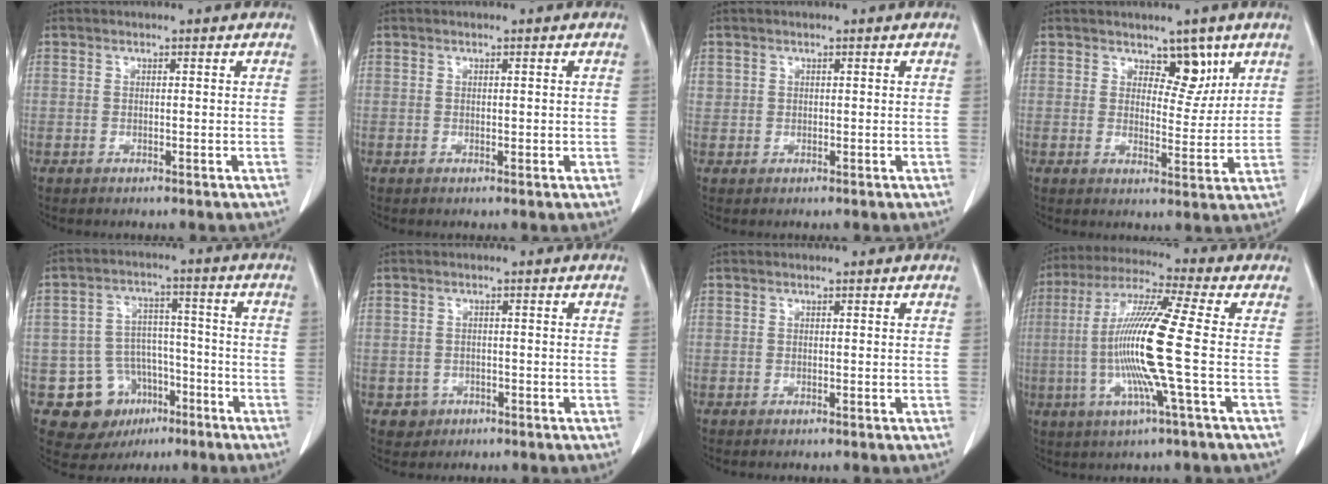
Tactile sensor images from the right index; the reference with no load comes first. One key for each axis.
{"total": 0.8, "fx": 0.0, "fy": 0.5, "fz": 0.6, "tx": -0.007, "ty": 0.001, "tz": 0.004}
{"total": 1.3, "fx": 0.5, "fy": 1.2, "fz": 0.1, "tx": 0.009, "ty": 0.009, "tz": 0.008}
{"total": 5.0, "fx": 3.2, "fy": 2.6, "fz": 2.9, "tx": -0.026, "ty": -0.006, "tz": 0.048}
{"total": 10.5, "fx": -4.9, "fy": 8.9, "fz": 2.8, "tx": -0.041, "ty": 0.037, "tz": -0.062}
{"total": 2.4, "fx": -1.1, "fy": 2.2, "fz": 0.0, "tx": 0.004, "ty": 0.011, "tz": -0.014}
{"total": 0.0}
{"total": 14.3, "fx": -1.8, "fy": -1.1, "fz": 14.2, "tx": -0.287, "ty": -0.007, "tz": -0.046}